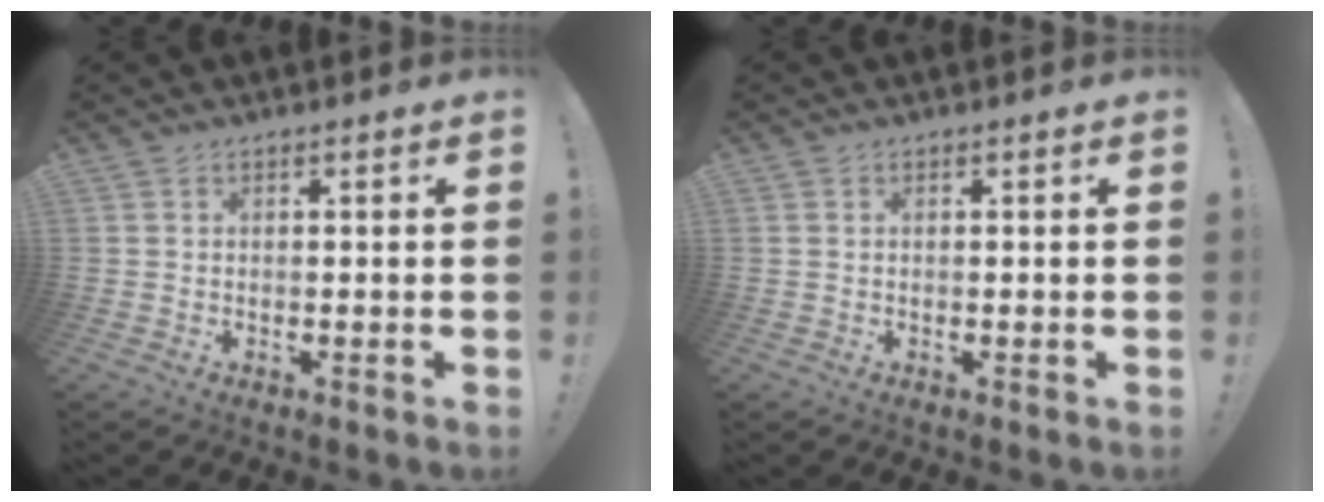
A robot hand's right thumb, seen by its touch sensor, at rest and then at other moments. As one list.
[{"total": 0.0}]